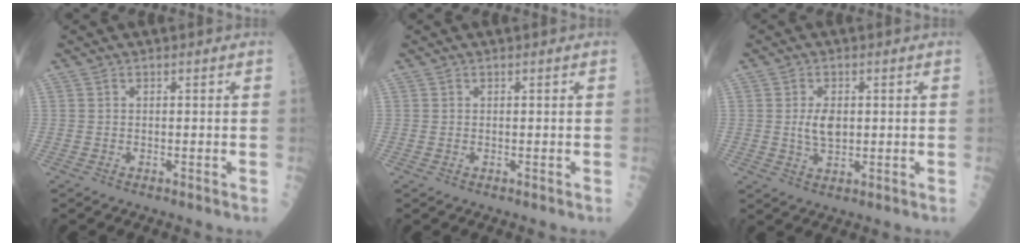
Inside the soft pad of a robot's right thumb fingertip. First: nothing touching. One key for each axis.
{"total": 0.0}
{"total": 4.9, "fx": 0.4, "fy": 2.8, "fz": 4.0, "tx": -0.064, "ty": -0.006, "tz": 0.011}